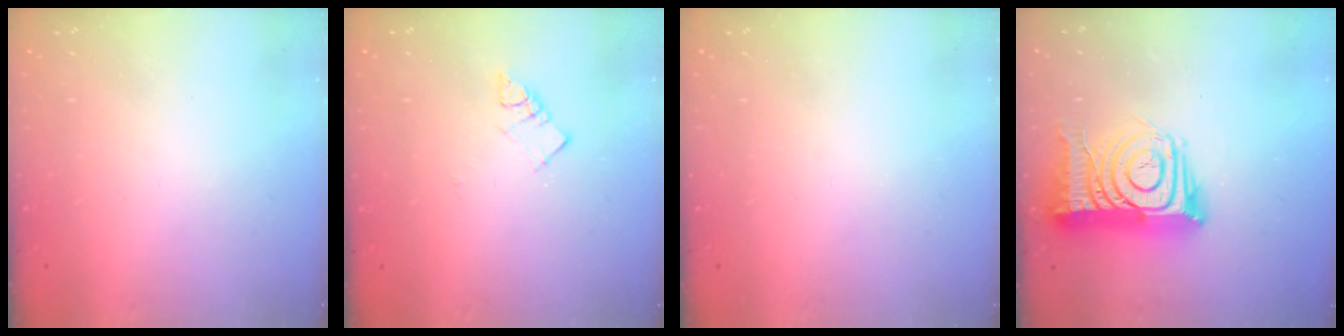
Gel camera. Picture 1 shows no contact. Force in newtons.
{"total": 3.9, "press": 3.9, "slide": 0.4}
{"total": 0.0}
{"total": 17.8, "press": 17.8, "slide": 1.3}